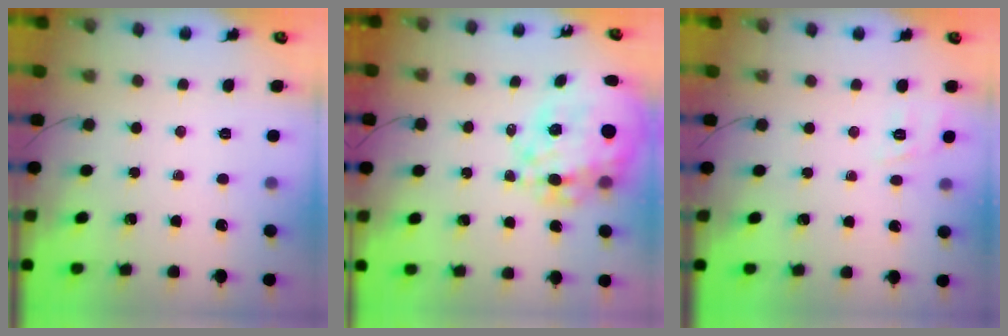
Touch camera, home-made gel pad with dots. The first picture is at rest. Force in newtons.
{"total": 23.4, "press": 22.7, "slide": 5.9}
{"total": 2.1, "press": 0.8, "slide": 1.9}